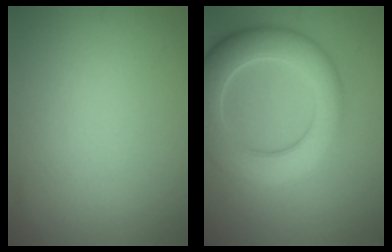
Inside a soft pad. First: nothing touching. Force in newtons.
{"total": 7.9, "press": 7.8, "slide": 0.5}